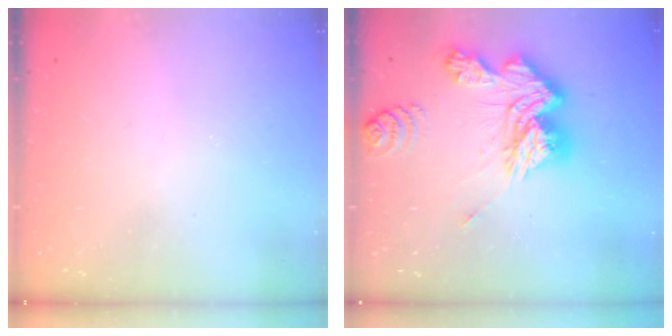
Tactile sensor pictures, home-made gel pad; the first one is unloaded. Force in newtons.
{"total": 20.4, "press": 20.3, "slide": 1.9}